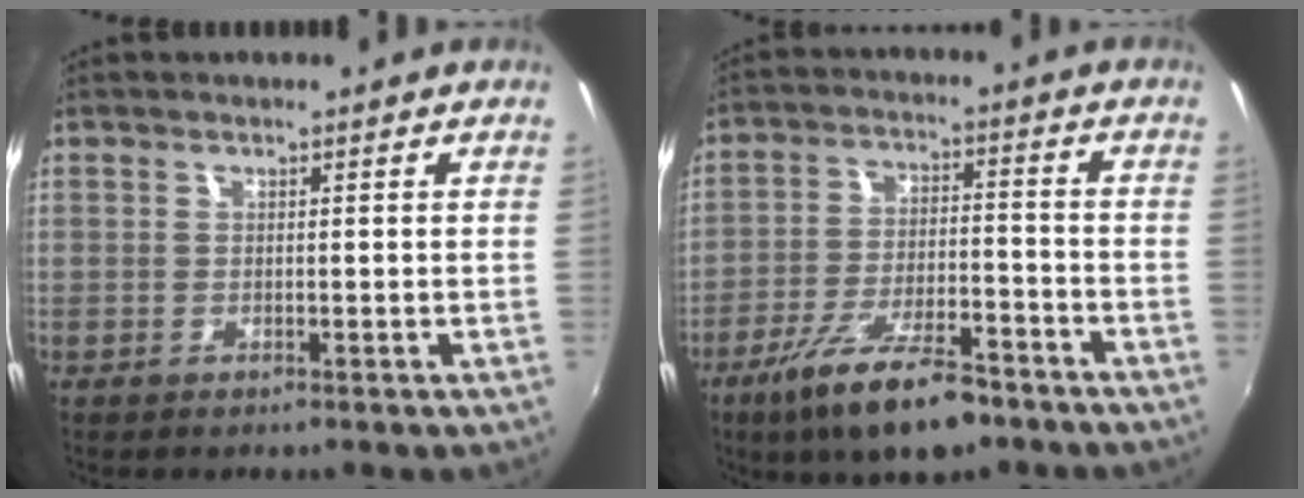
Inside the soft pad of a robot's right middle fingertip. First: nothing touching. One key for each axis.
{"total": 13.6, "fx": -9.4, "fy": 4.2, "fz": 8.9, "tx": -0.178, "ty": -0.019, "tz": -0.157}